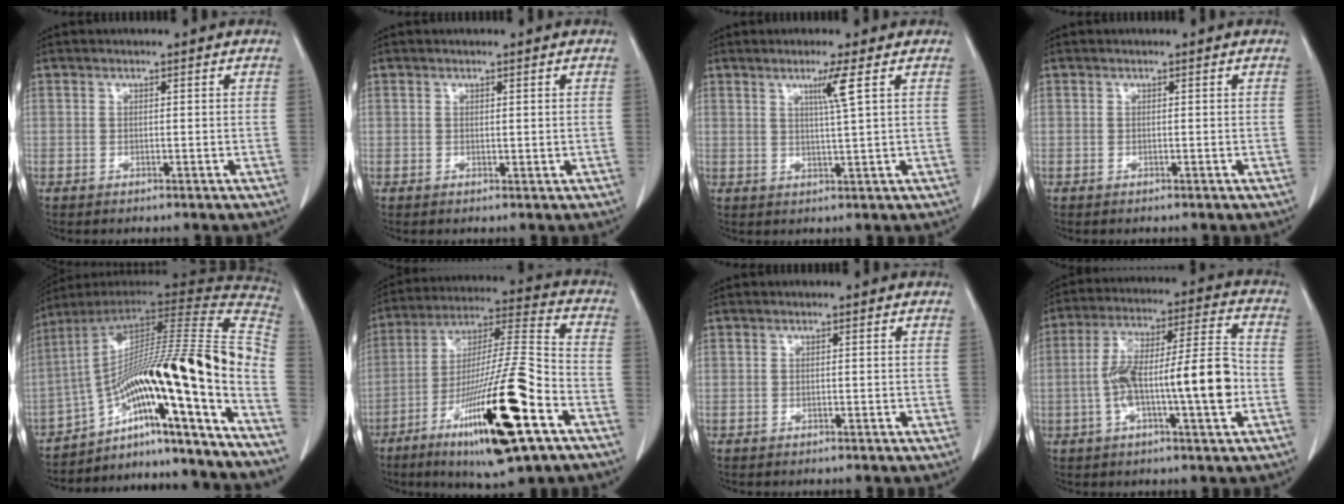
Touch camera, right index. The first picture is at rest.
{"total": 0.0}
{"total": 3.5, "force": [1.6, -1.1, 2.9], "torque": [-0.052, -0.008, 0.029]}
{"total": 0.0}
{"total": 29.5, "force": [-15.5, 0.7, 25.0], "torque": [-0.309, 0.014, -0.249]}
{"total": 23.0, "force": [-10.8, 2.2, 20.2], "torque": [-0.343, -0.032, -0.181]}
{"total": 0.0}
{"total": 15.3, "force": [-3.1, 2.0, 14.9], "torque": [-0.265, 0.023, -0.050]}